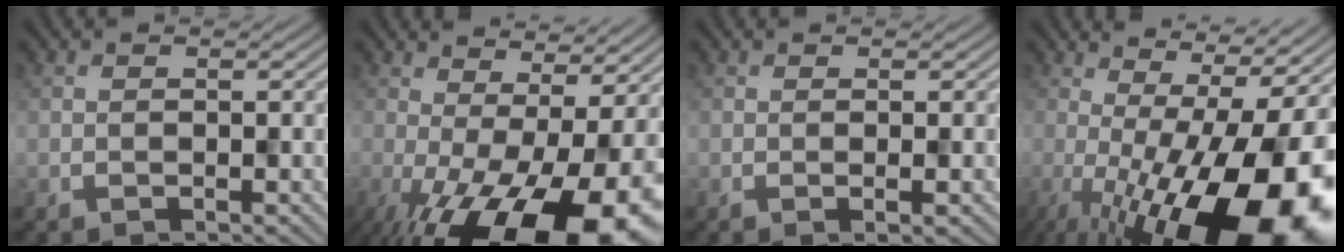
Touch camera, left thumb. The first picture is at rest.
{"total": 16.5, "force": [-6.2, 6.1, 14.0], "torque": [-0.226, -0.028, -0.078]}
{"total": 1.9, "force": [-0.3, 0.2, 1.9], "torque": [-0.028, 0.006, -0.007]}
{"total": 18.1, "force": [-4.9, 6.3, 16.2], "torque": [-0.227, -0.020, -0.069]}